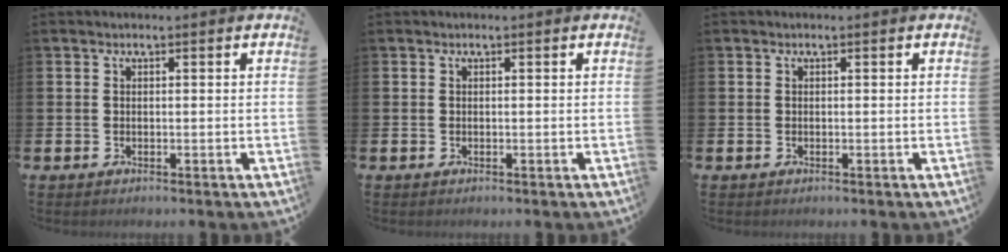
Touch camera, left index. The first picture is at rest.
{"total": 0.0}
{"total": 0.0}